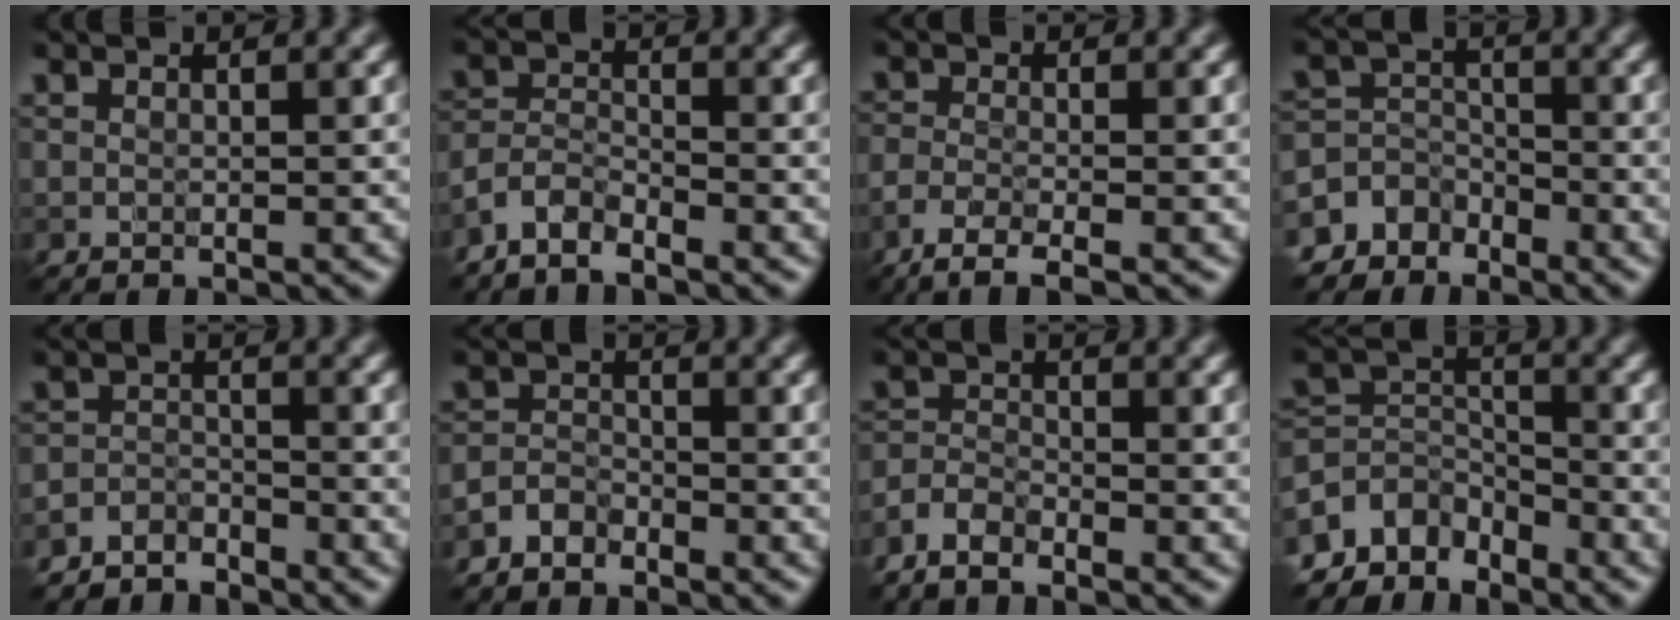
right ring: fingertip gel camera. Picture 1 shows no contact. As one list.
[{"total": 2.5, "force": [-2.2, 0.6, 0.9], "torque": [-0.018, 0.007, -0.054]}, {"total": 2.9, "force": [-2.0, 0.5, 2.0], "torque": [-0.041, -0.006, -0.049]}, {"total": 4.5, "force": [-3.5, 2.9, -0.3], "torque": [0.032, 0.004, -0.070]}, {"total": 3.1, "force": [-2.9, 1.0, 0.0], "torque": [0.007, 0.003, -0.064]}, {"total": 2.0, "force": [-1.6, 1.0, 0.4], "torque": [-0.003, 0.008, -0.036]}, {"total": 2.1, "force": [-1.9, 0.6, 0.7], "torque": [-0.013, 0.003, -0.047]}, {"total": 4.8, "force": [-3.8, 2.7, 1.1], "torque": [-0.007, 0.001, -0.083]}]